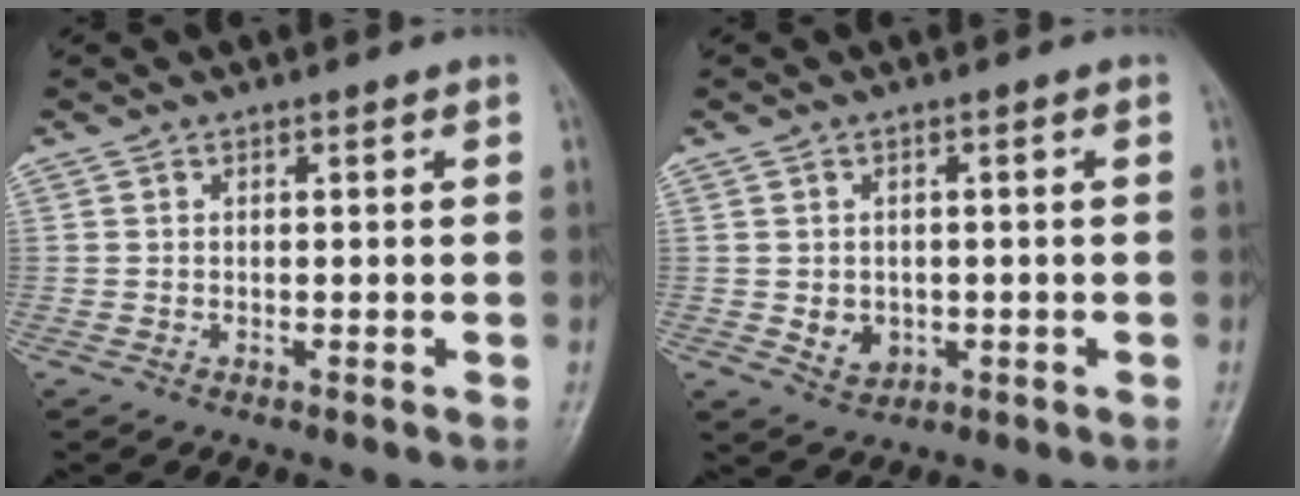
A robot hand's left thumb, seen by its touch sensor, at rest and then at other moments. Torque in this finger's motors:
{"motor_torque": [0.00, 0.01, 0.01, -0.01, 0.00]}